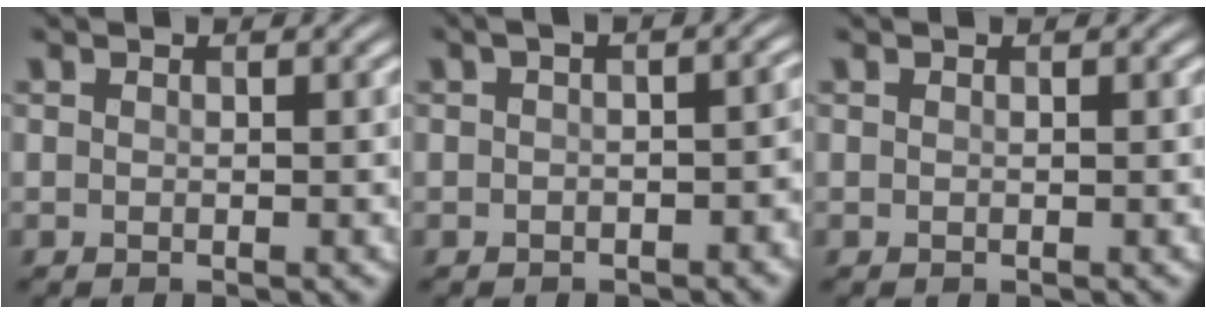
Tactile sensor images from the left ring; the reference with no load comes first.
{"total": 4.2, "force": [-0.3, 2.1, 3.6], "torque": [-0.032, 0.006, -0.015]}
{"total": 0.0}